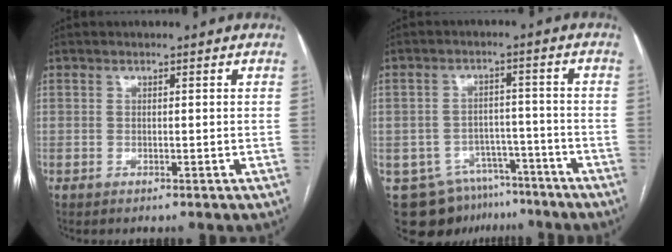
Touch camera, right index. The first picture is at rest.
{"total": 10.7, "force": [-8.1, 6.5, 2.7], "torque": [-0.039, 0.022, -0.115]}